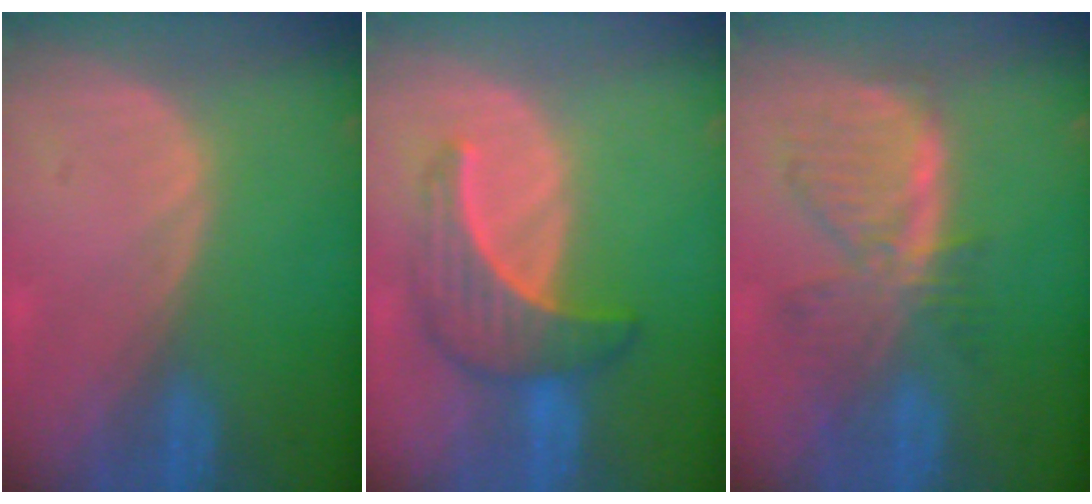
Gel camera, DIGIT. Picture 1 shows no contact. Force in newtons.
{"total": 6.6, "press": 6.5, "slide": 0.9}
{"total": 7.7, "press": 6.8, "slide": 3.5}